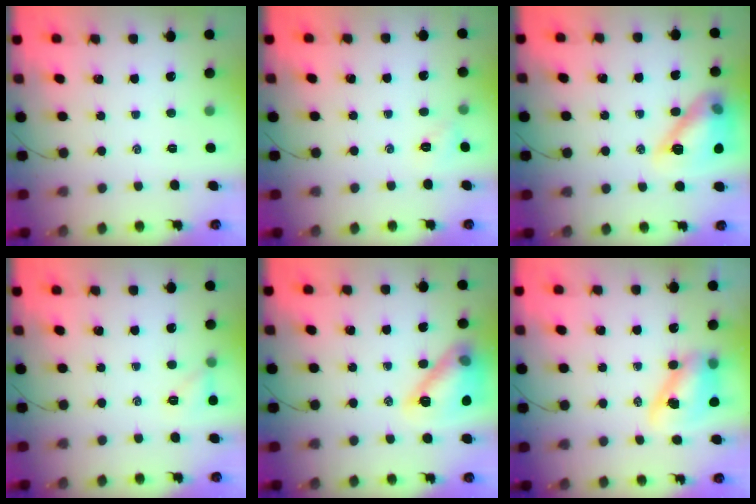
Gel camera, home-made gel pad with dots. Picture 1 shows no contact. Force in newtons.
{"total": 2.6, "press": 2.6, "slide": 0.6}
{"total": 15.7, "press": 15.7, "slide": 1.3}
{"total": 6.3, "press": 6.1, "slide": 1.5}
{"total": 13.6, "press": 13.6, "slide": 1.0}
{"total": 10.2, "press": 10.0, "slide": 2.2}